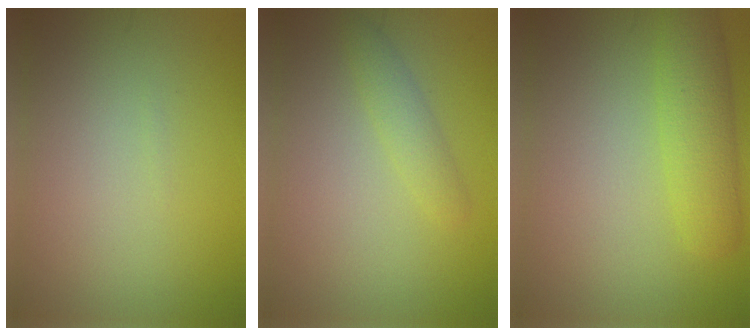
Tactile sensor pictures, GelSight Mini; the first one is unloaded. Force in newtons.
{"total": 1.8, "press": 1.8, "slide": 0.1}
{"total": 4.0, "press": 4.0, "slide": 0.1}